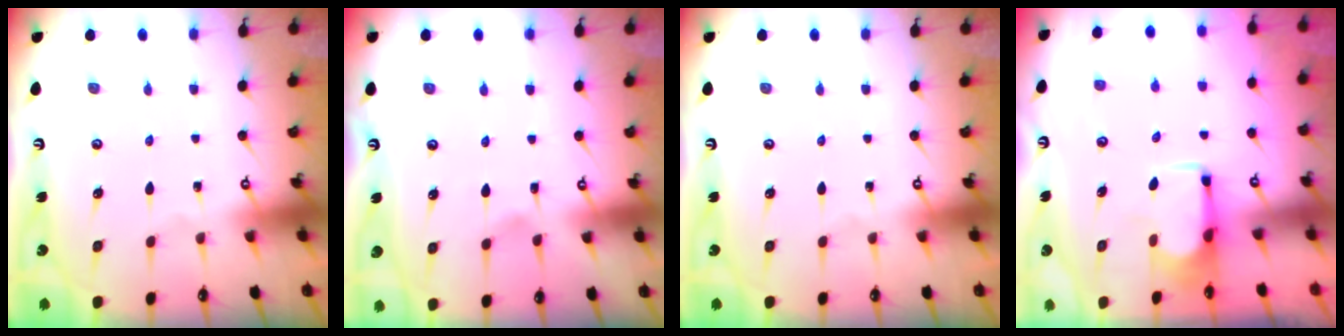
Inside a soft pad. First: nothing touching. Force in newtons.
{"total": 3.3, "press": 3.3, "slide": 0.4}
{"total": 0.0}
{"total": 1.9, "press": 1.8, "slide": 0.7}